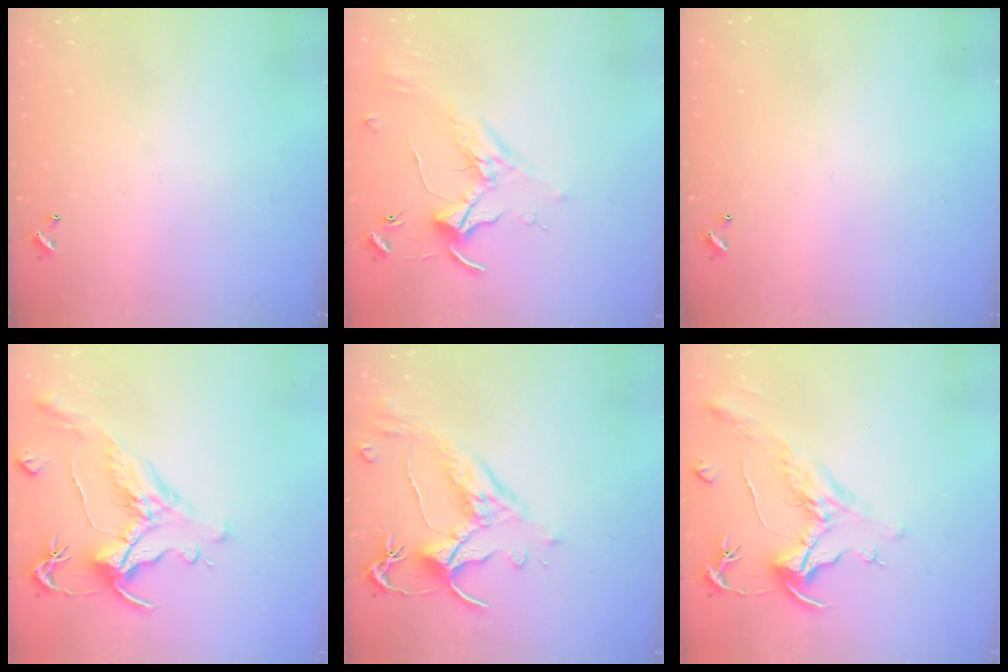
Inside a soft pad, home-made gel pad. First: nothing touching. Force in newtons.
{"total": 1.8, "press": 1.8, "slide": 0.4}
{"total": 0.0}
{"total": 1.5, "press": 0.4, "slide": 1.5}
{"total": 2.6, "press": 2.2, "slide": 1.3}
{"total": 2.2, "press": 1.7, "slide": 1.4}